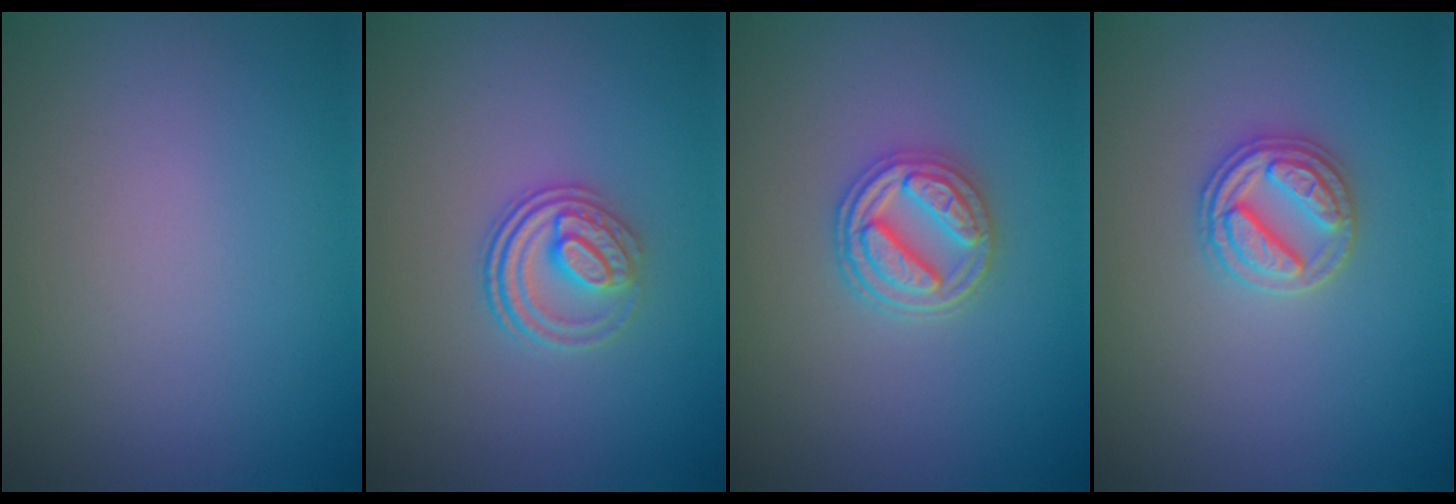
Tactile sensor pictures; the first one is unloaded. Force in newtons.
{"total": 3.1, "press": 2.6, "slide": 1.7}
{"total": 3.6, "press": 3.3, "slide": 1.4}
{"total": 2.8, "press": 2.8, "slide": 0.2}